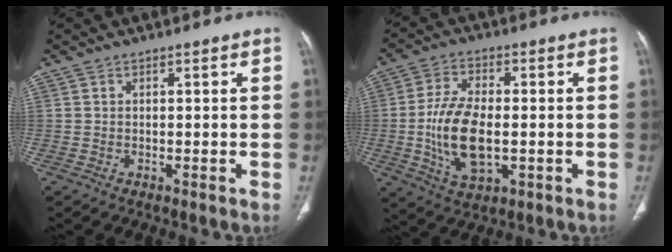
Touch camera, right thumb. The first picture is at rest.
{"total": 12.7, "force": [-1.6, 6.4, 10.9], "torque": [-0.213, -0.002, -0.024]}